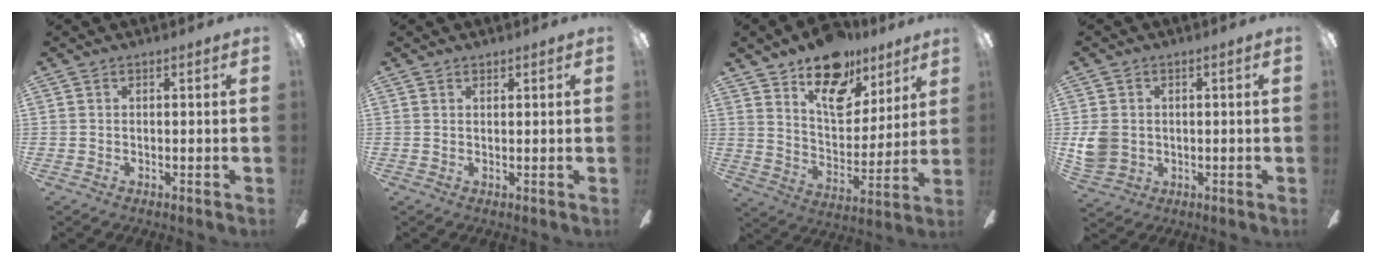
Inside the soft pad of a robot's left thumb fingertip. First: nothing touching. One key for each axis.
{"total": 0.9, "fx": 0.9, "fy": 0.3, "fz": 0.1, "tx": -0.003, "ty": -0.001, "tz": 0.017}
{"total": 17.4, "fx": 12.2, "fy": 9.2, "fz": 8.5, "tx": -0.132, "ty": -0.071, "tz": 0.217}
{"total": 6.4, "fx": 0.3, "fy": 5.8, "fz": 2.8, "tx": -0.068, "ty": 0.012, "tz": 0.009}